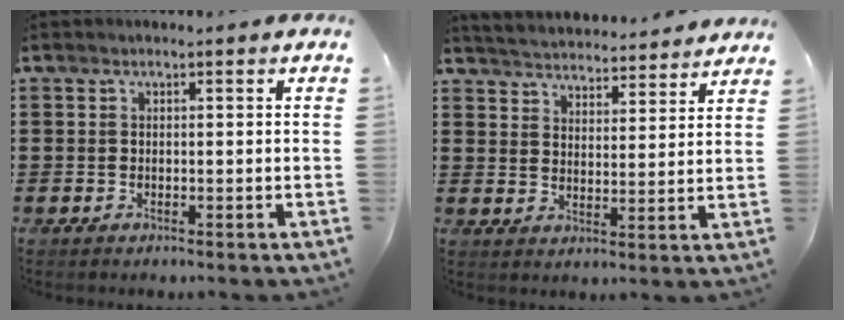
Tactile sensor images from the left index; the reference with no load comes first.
{"total": 4.2, "force": [4.2, -0.3, -0.3], "torque": [-0.015, -0.032, 0.070]}